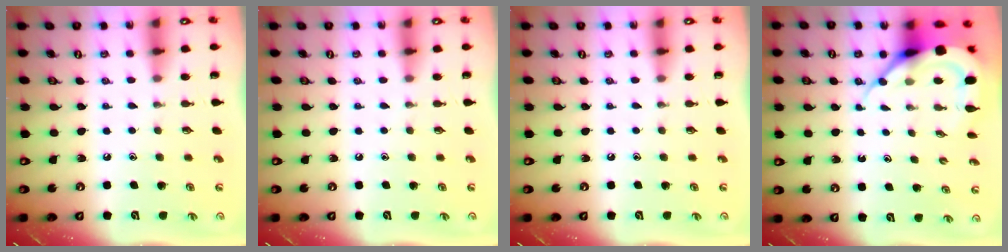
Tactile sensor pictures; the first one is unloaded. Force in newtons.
{"total": 0.0}
{"total": 0.0}
{"total": 8.5, "press": 8.4, "slide": 0.9}